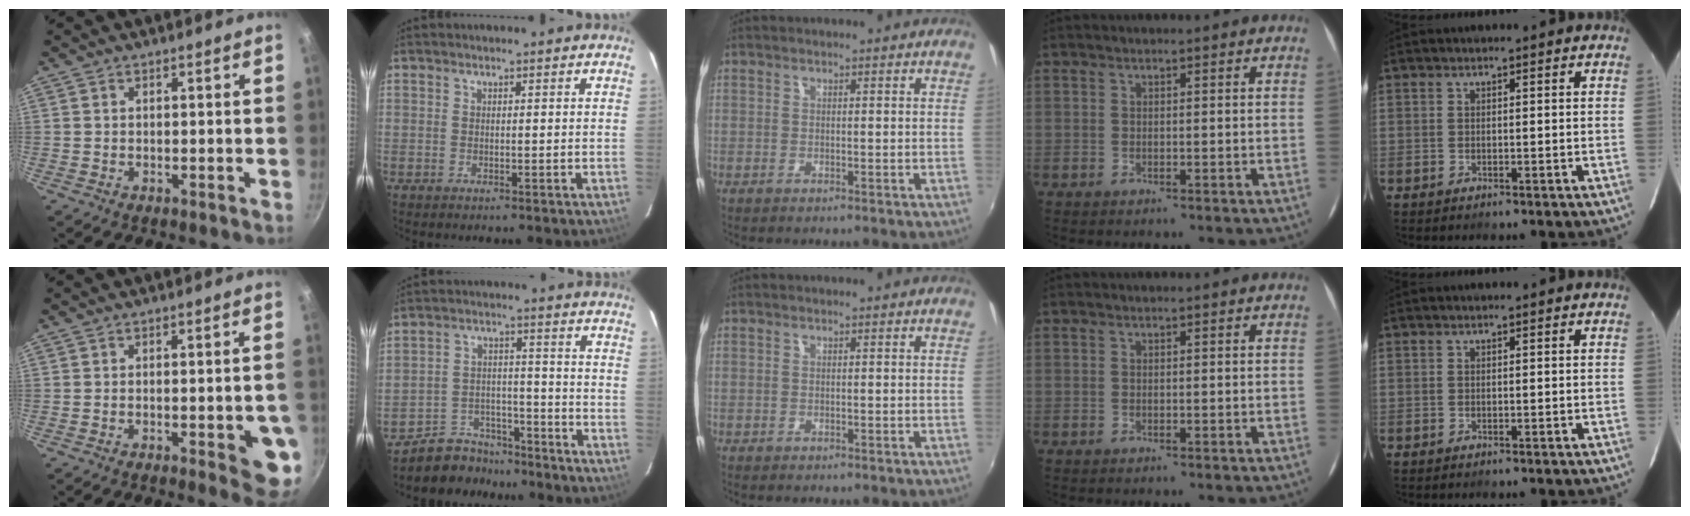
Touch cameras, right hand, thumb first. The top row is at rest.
{"thumb": {"total": 8.9, "force": [-2.6, 2.8, 8.1], "torque": [-0.070, 0.007, -0.030]}, "index": {"total": 8.7, "force": [-7.5, 4.5, 0.3], "torque": [-0.023, 0.034, -0.113]}}